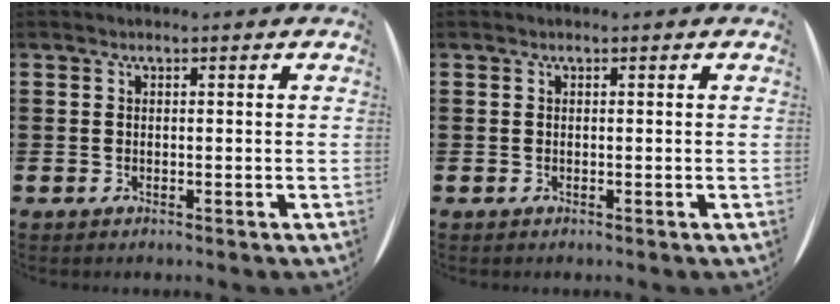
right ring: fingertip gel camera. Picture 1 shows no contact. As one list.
[{"total": 0.0}]